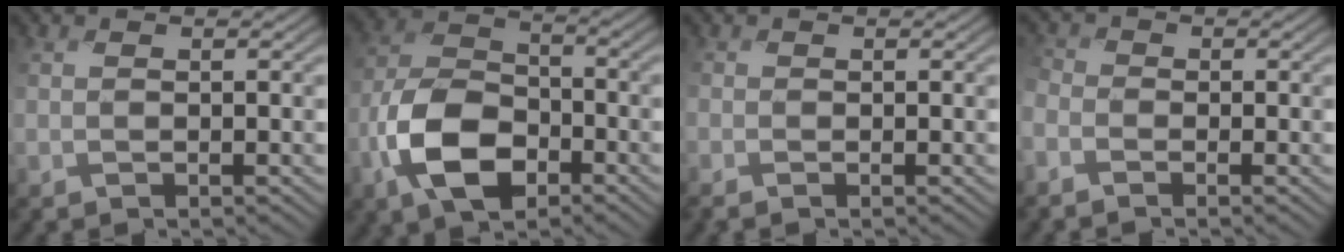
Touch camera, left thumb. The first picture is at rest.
{"total": 10.7, "force": [-4.9, 6.1, 7.2], "torque": [-0.161, -0.001, -0.107]}
{"total": 1.2, "force": [-0.9, 0.4, 0.6], "torque": [-0.021, -0.007, -0.022]}
{"total": 3.2, "force": [-2.1, 2.0, 1.3], "torque": [-0.046, -0.008, -0.052]}